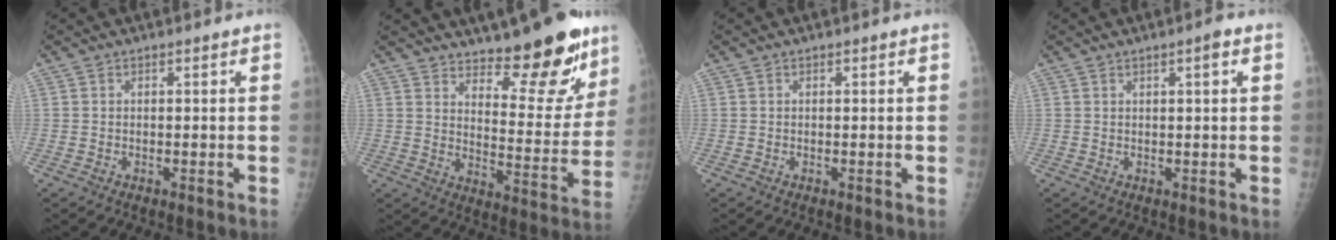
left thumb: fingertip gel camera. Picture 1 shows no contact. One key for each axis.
{"total": 17.1, "fx": 12.5, "fy": 6.0, "fz": 10.0, "tx": -0.080, "ty": -0.100, "tz": 0.180}
{"total": 0.0}
{"total": 2.0, "fx": 0.9, "fy": 0.2, "fz": 1.8, "tx": -0.027, "ty": -0.001, "tz": 0.013}